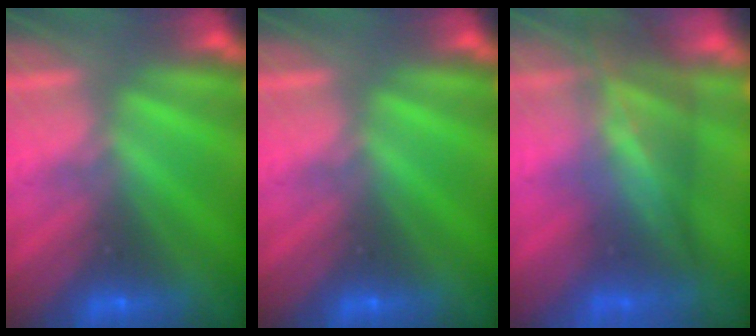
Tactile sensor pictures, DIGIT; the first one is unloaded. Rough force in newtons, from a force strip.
{"total": 0.0}
{"total": 10.6}